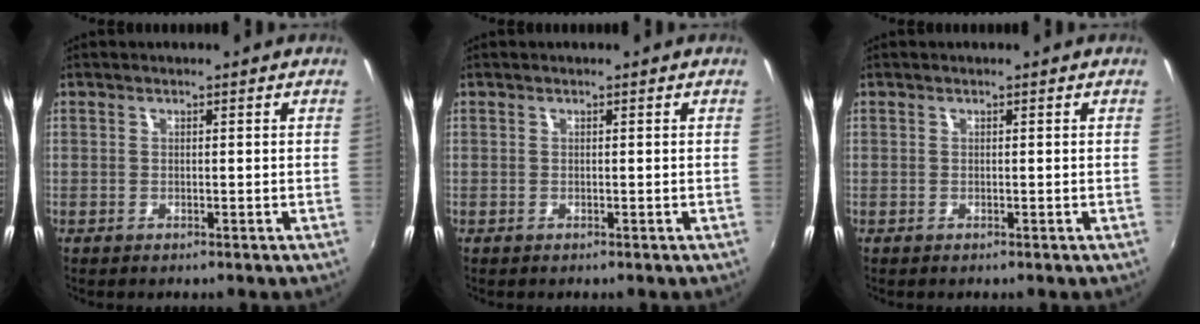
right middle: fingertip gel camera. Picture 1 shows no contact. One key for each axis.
{"total": 0.0}
{"total": 0.0}